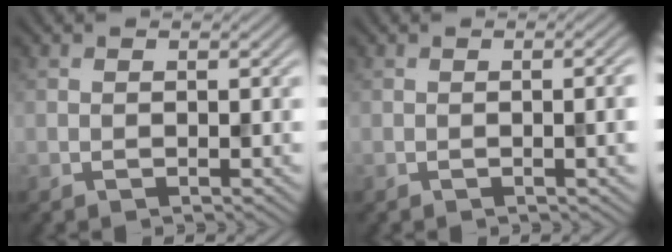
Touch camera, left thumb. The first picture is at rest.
{"total": 3.4, "force": [-0.2, 0.9, 3.2], "torque": [-0.043, 0.003, -0.004]}